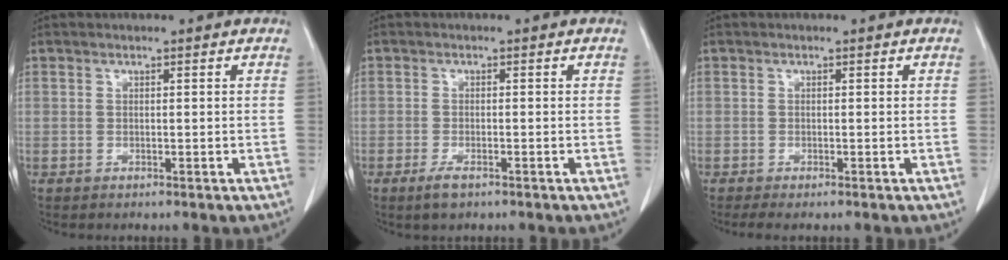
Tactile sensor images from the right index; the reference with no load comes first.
{"total": 2.5, "force": [-1.6, 0.7, 1.8], "torque": [-0.039, -0.004, -0.027]}
{"total": 1.7, "force": [-1.3, 0.2, 1.1], "torque": [-0.017, -0.006, -0.021]}